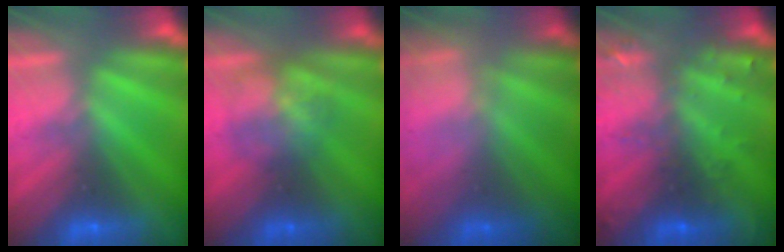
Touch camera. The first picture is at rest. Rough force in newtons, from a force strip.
{"total": 2.9}
{"total": 12.7}
{"total": 2.9}